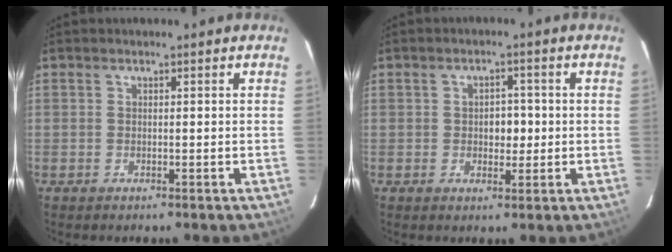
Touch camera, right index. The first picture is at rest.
{"total": 3.5, "force": [-0.2, 2.5, 2.4], "torque": [-0.036, 0.008, 0.000]}